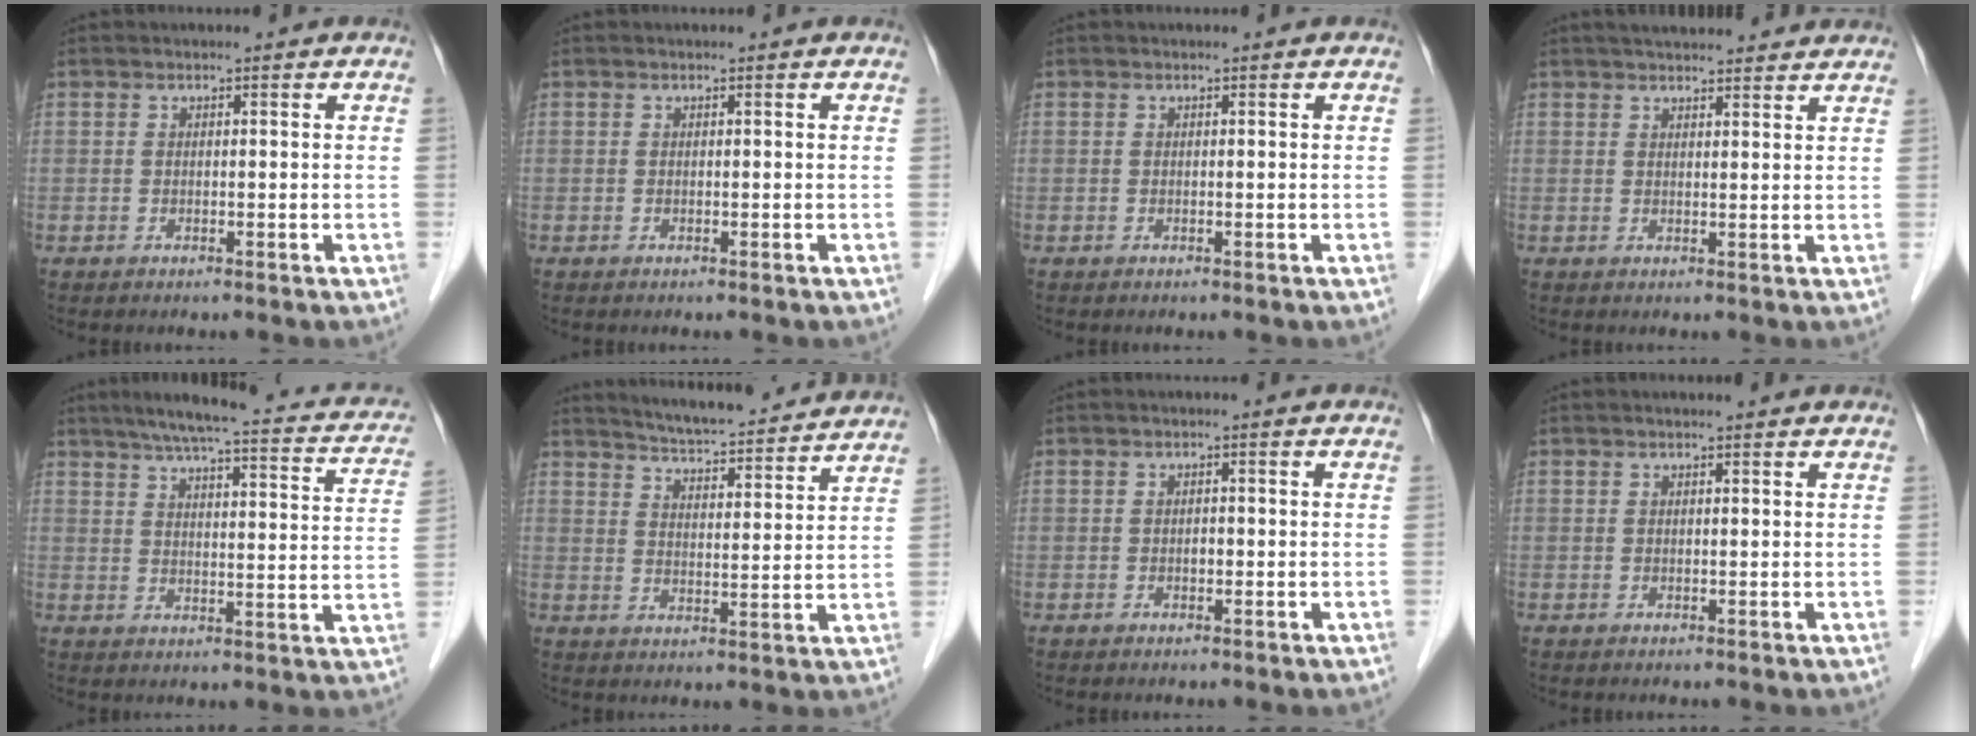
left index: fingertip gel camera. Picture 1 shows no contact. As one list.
[{"total": 0.0}, {"total": 0.0}, {"total": 10.9, "force": [9.9, 1.9, 4.1], "torque": [-0.050, 0.031, 0.120]}, {"total": 21.5, "force": [17.5, 3.9, 11.9], "torque": [-0.160, 0.016, 0.201]}, {"total": 15.0, "force": [14.1, 1.4, 4.9], "torque": [-0.076, 0.006, 0.191]}, {"total": 0.7, "force": [-0.3, 0.4, 0.5], "torque": [-0.011, 0.001, -0.006]}, {"total": 2.1, "force": [1.9, 0.1, 0.9], "torque": [-0.012, 0.014, 0.022]}]